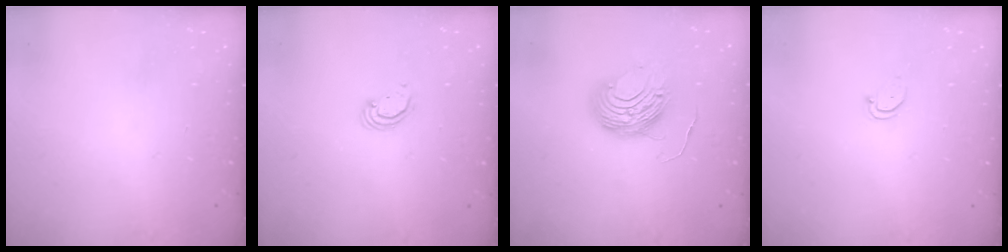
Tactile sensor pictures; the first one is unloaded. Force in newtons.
{"total": 2.3, "press": 2.3, "slide": 0.3}
{"total": 9.7, "press": 9.7, "slide": 0.6}
{"total": 2.4, "press": 2.4, "slide": 0.2}